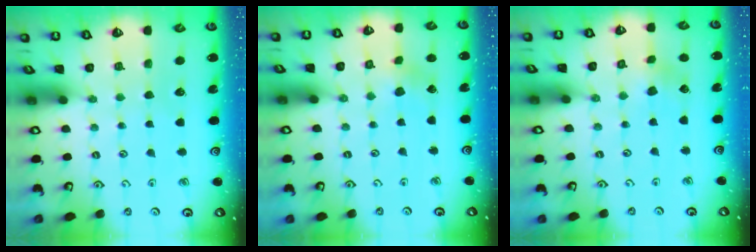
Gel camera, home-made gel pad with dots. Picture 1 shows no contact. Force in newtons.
{"total": 3.6, "press": 3.5, "slide": 0.6}
{"total": 3.7, "press": 3.6, "slide": 0.6}